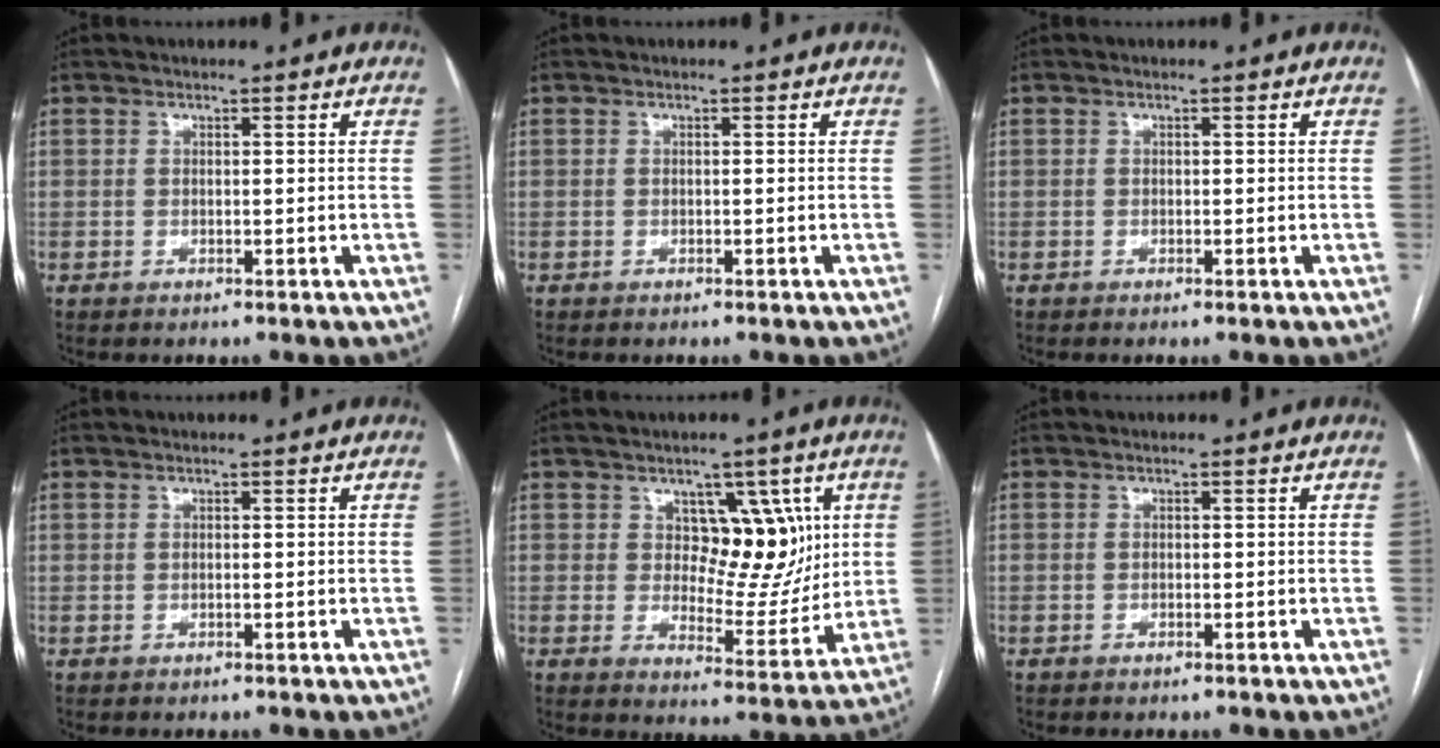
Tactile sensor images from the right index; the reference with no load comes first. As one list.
[{"total": 0.0}, {"total": 0.0}, {"total": 0.0}, {"total": 9.2, "force": [2.9, 5.5, 6.8], "torque": [-0.077, 0.010, 0.052]}, {"total": 0.0}]